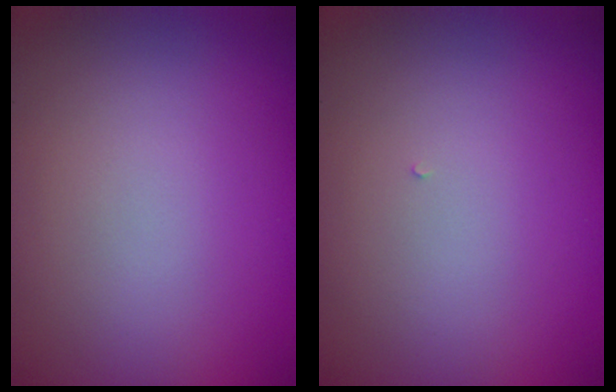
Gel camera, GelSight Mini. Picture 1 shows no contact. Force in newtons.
{"total": 0.0}